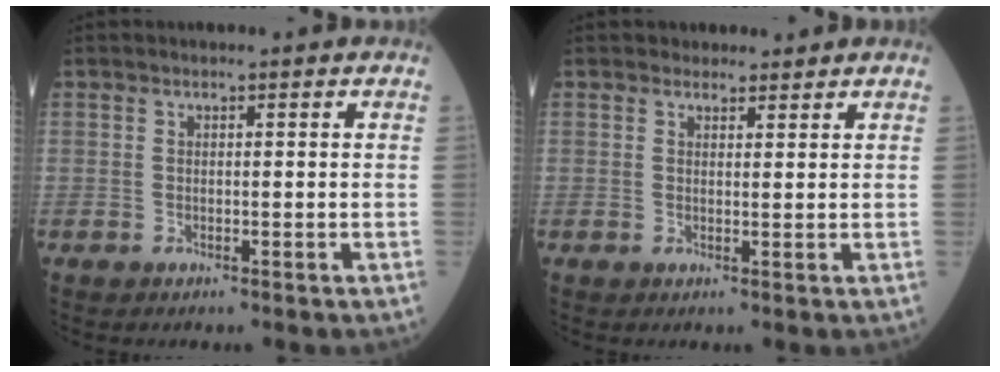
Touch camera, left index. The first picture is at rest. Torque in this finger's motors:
{"motor_torque": [0.35, -0.31, 0.00, -0.01]}